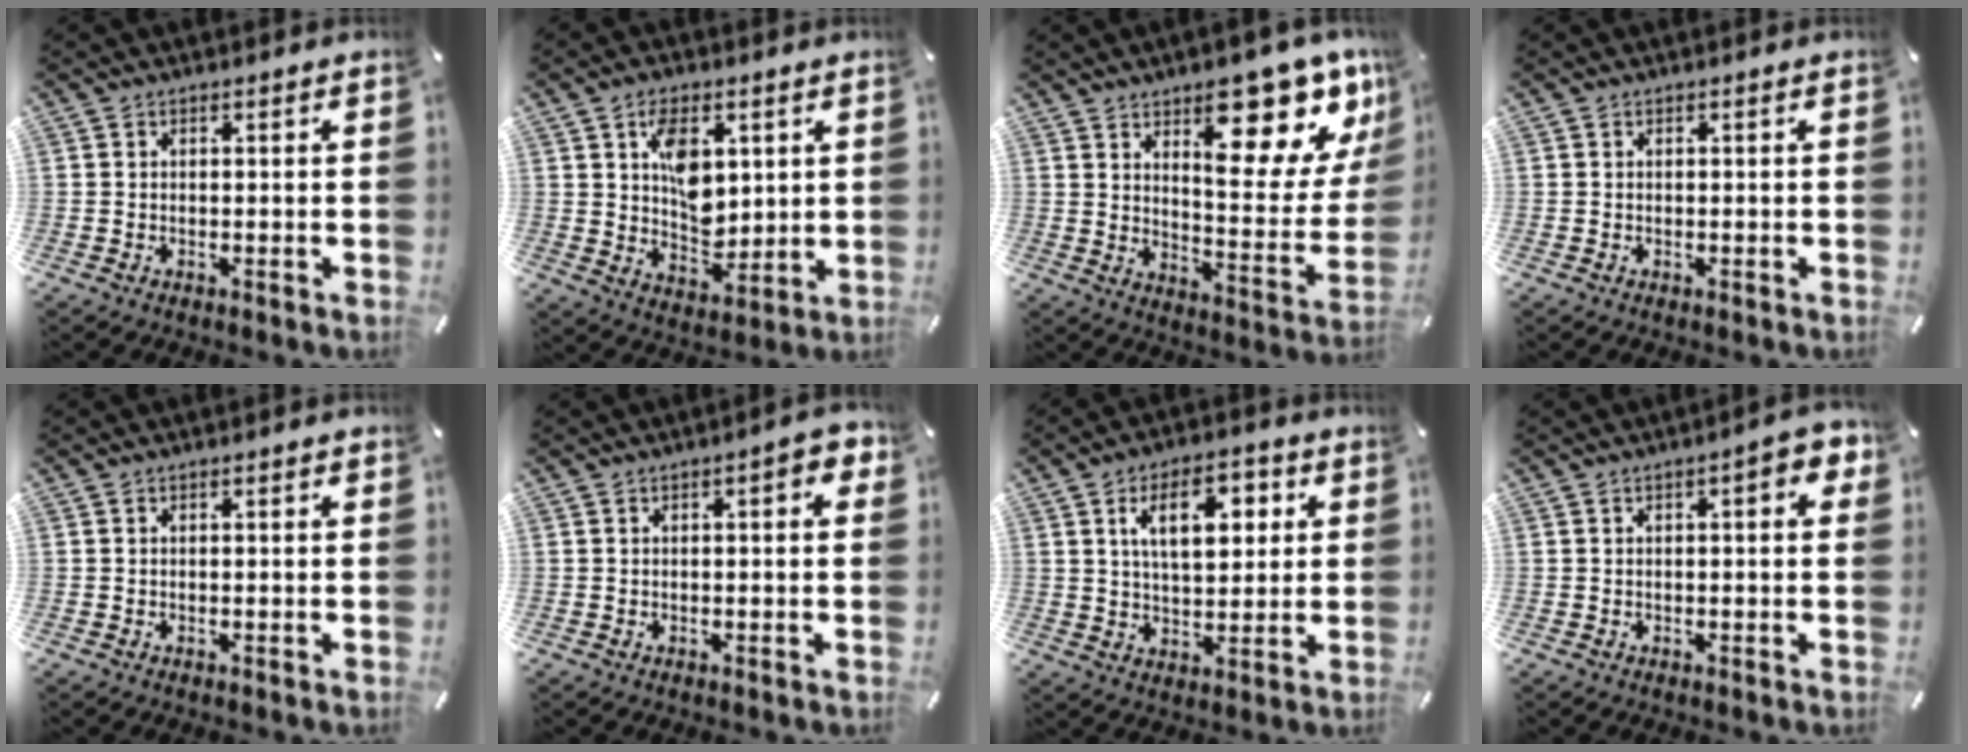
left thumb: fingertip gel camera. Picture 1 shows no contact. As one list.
[{"total": 10.0, "force": [3.0, 6.8, 6.7], "torque": [-0.094, -0.005, 0.054]}, {"total": 20.1, "force": [12.9, 7.7, 13.3], "torque": [-0.160, -0.104, 0.208]}, {"total": 0.0}, {"total": 0.0}, {"total": 4.4, "force": [1.0, 1.4, 4.0], "torque": [-0.052, -0.001, 0.011]}, {"total": 11.8, "force": [4.3, 6.4, 8.9], "torque": [-0.137, -0.001, 0.069]}, {"total": 5.5, "force": [1.3, 1.7, 5.0], "torque": [-0.063, -0.002, 0.016]}]